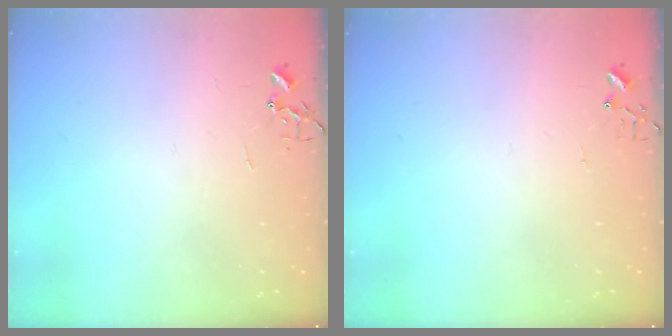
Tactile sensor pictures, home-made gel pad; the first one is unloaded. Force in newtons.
{"total": 3.8, "press": 3.8, "slide": 0.5}